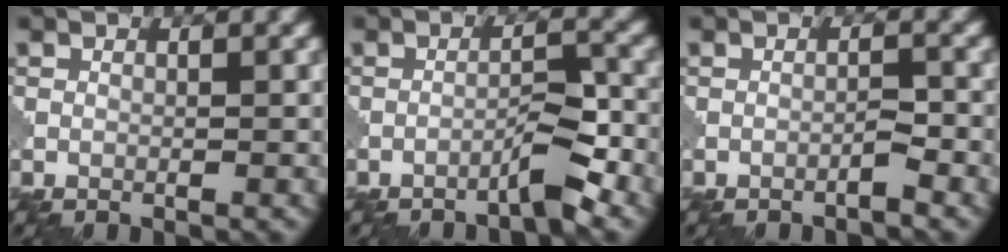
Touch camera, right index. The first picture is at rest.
{"total": 2.7, "force": [-2.1, 0.1, 1.6], "torque": [-0.026, 0.012, -0.038]}
{"total": 1.0, "force": [-0.7, 0.0, 0.7], "torque": [-0.005, 0.007, -0.014]}